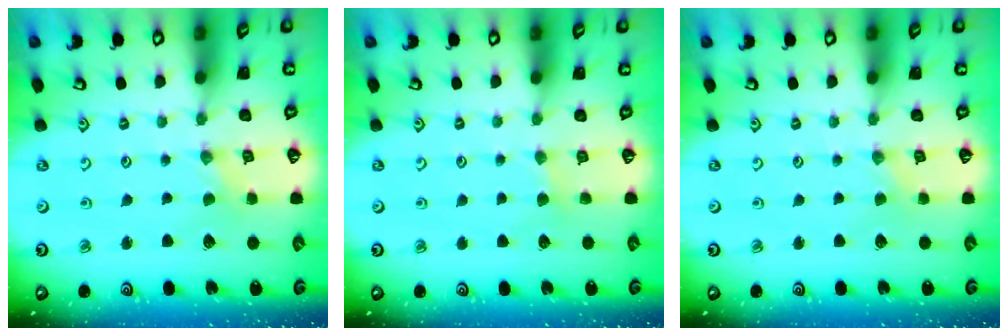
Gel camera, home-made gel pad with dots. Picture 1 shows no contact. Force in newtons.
{"total": 2.8, "press": 2.7, "slide": 0.4}
{"total": 0.0}